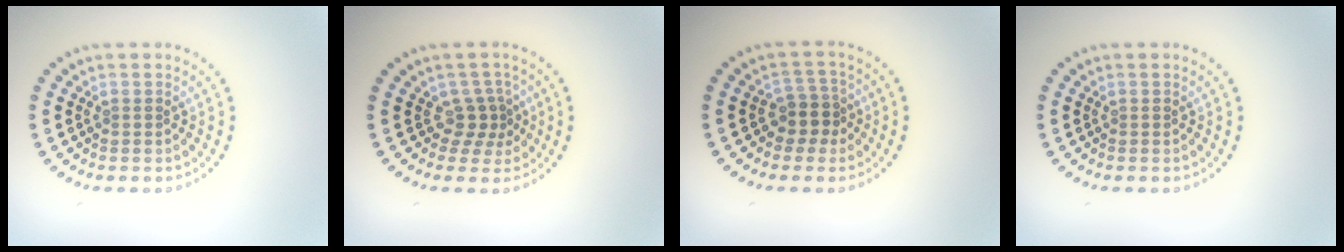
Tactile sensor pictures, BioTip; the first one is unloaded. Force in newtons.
{"total": 2.2, "press": 1.5, "slide": 1.6}
{"total": 2.5, "press": 2.0, "slide": 1.4}
{"total": 0.0}